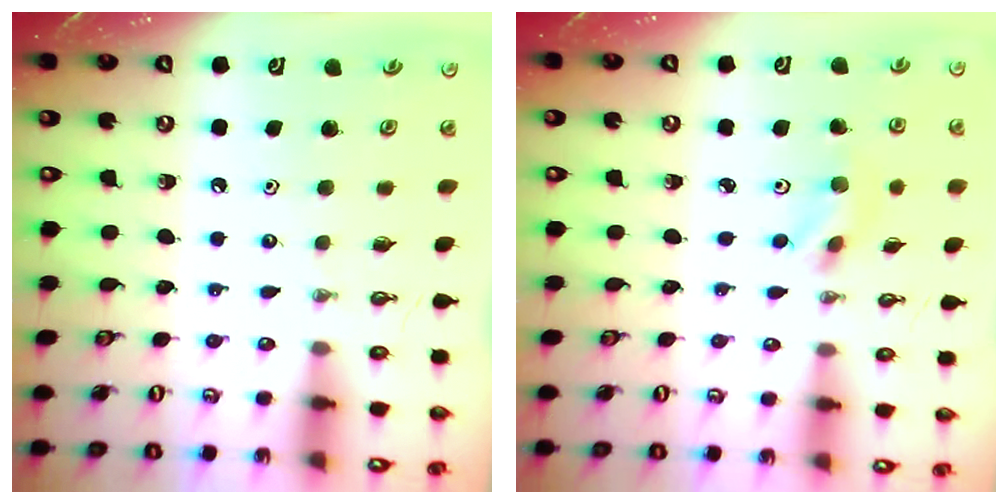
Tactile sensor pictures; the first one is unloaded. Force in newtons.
{"total": 3.6, "press": 2.8, "slide": 2.3}